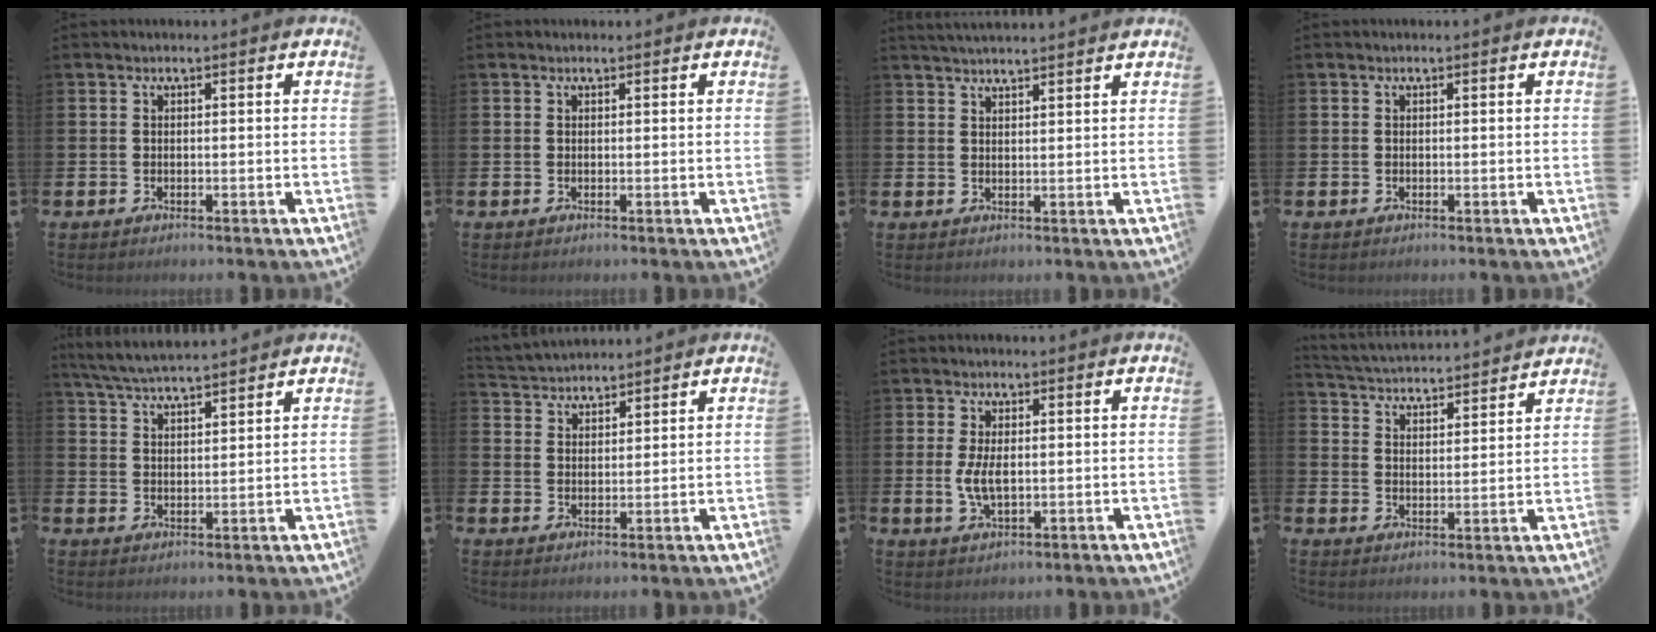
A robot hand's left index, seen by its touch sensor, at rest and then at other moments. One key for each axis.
{"total": 0.0}
{"total": 2.8, "fx": 2.8, "fy": 0.0, "fz": 0.3, "tx": -0.012, "ty": -0.009, "tz": 0.052}
{"total": 0.0}
{"total": 5.4, "fx": 5.2, "fy": 0.3, "fz": 1.2, "tx": -0.047, "ty": -0.020, "tz": 0.096}
{"total": 4.3, "fx": 4.2, "fy": 1.2, "fz": 0.3, "tx": -0.033, "ty": -0.030, "tz": 0.070}
{"total": 4.1, "fx": 0.1, "fy": 2.0, "fz": 3.6, "tx": -0.077, "ty": 0.003, "tz": -0.001}
{"total": 4.3, "fx": 4.2, "fy": 0.3, "fz": 0.0, "tx": -0.025, "ty": -0.035, "tz": 0.072}